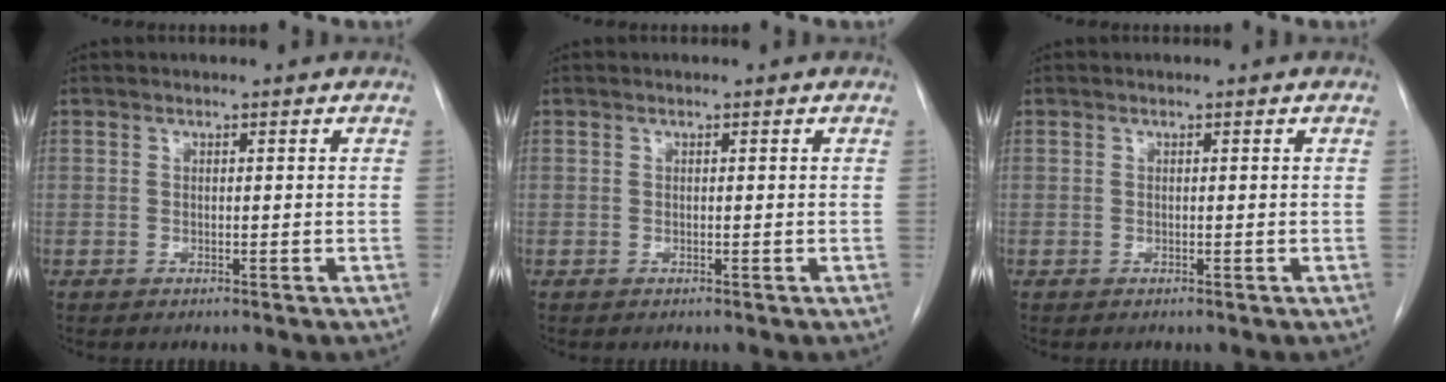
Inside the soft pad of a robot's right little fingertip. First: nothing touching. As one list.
[{"total": 0.0}, {"total": 0.0}]